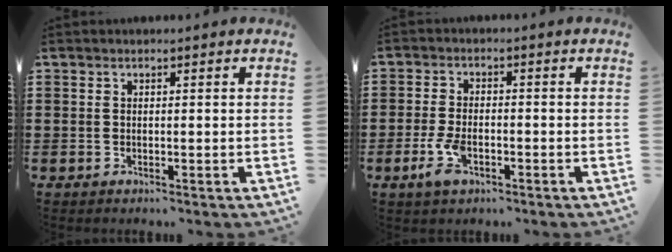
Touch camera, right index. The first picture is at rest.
{"total": 4.8, "force": [-2.1, 2.2, 3.7], "torque": [-0.091, -0.007, -0.042]}